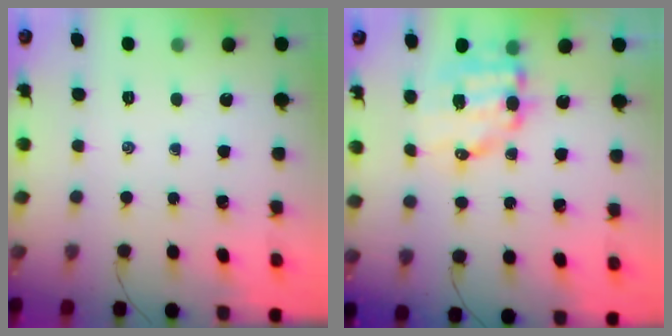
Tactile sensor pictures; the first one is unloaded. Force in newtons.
{"total": 9.3, "press": 9.1, "slide": 2.1}